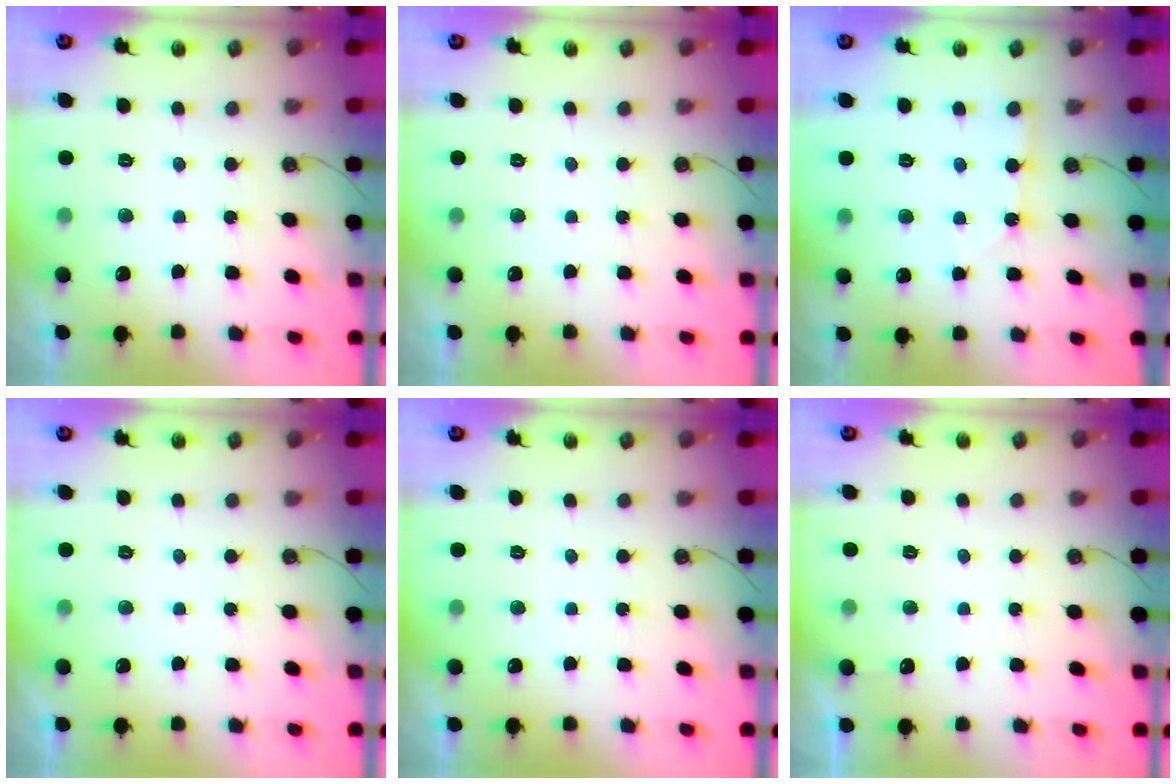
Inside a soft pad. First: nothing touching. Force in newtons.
{"total": 0.0}
{"total": 2.2, "press": 2.2, "slide": 0.3}
{"total": 0.0}
{"total": 0.0}
{"total": 2.8, "press": 2.8, "slide": 0.4}